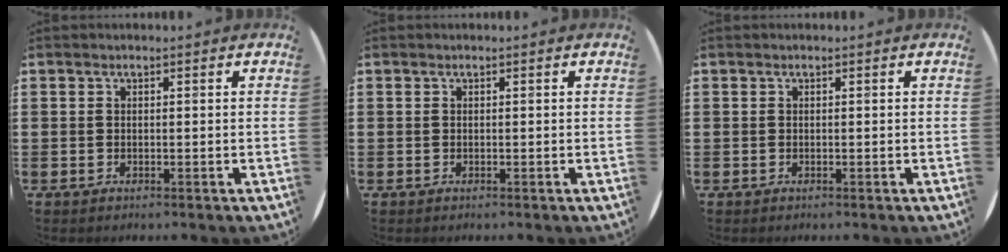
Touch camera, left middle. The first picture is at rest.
{"total": 0.0}
{"total": 0.0}